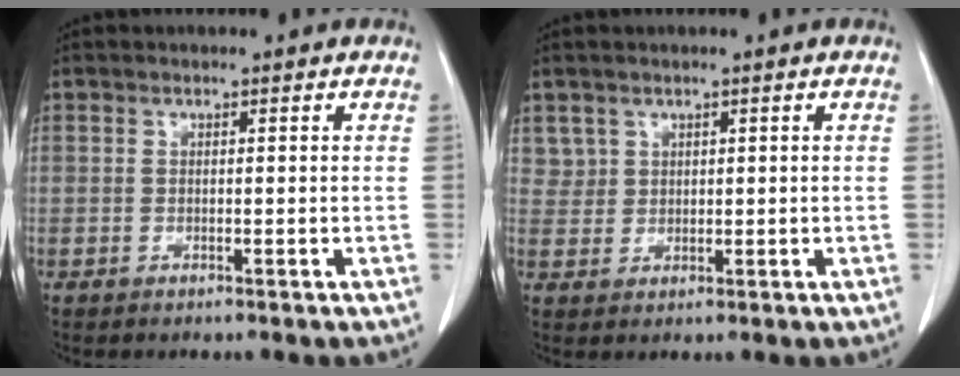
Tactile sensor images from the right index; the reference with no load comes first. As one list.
[{"total": 2.4, "force": [1.4, 1.9, -0.2], "torque": [0.018, 0.005, 0.020]}]